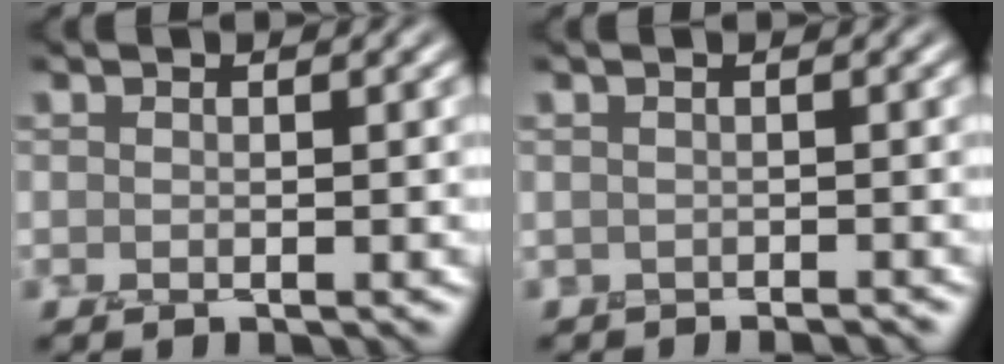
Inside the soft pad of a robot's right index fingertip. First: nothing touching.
{"total": 0.8, "force": [-0.6, -0.2, -0.5], "torque": [0.019, 0.004, -0.003]}